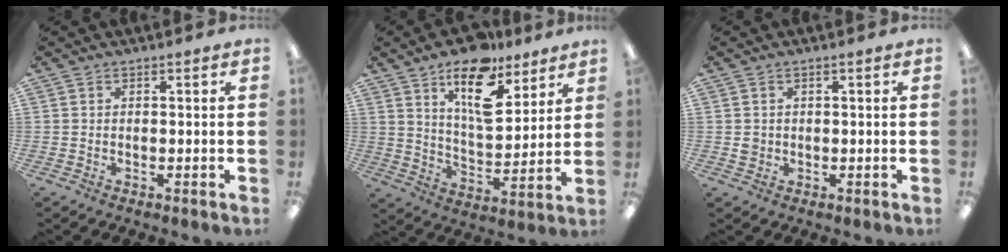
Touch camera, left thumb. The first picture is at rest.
{"total": 15.9, "force": [10.8, 7.2, 9.2], "torque": [-0.135, -0.062, 0.184]}
{"total": 1.7, "force": [0.1, 1.5, 0.7], "torque": [-0.015, 0.004, 0.001]}